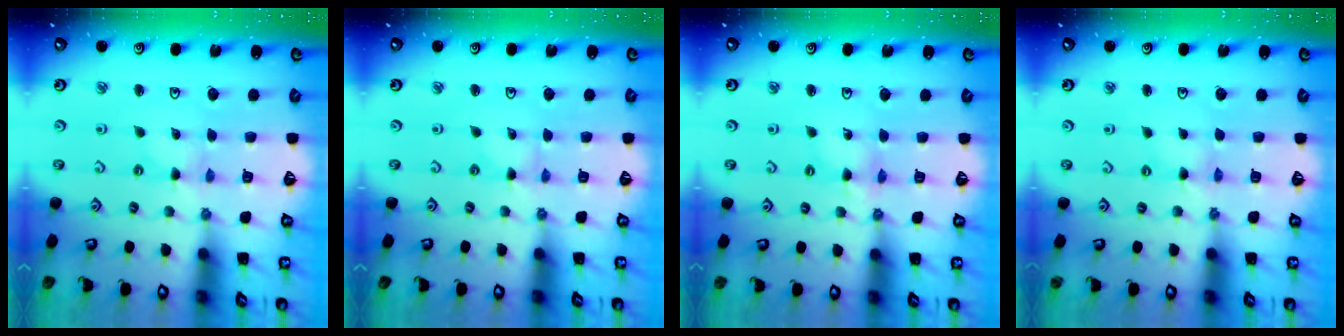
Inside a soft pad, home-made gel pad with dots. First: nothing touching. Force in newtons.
{"total": 0.0}
{"total": 2.0, "press": 2.0, "slide": 0.2}
{"total": 0.0}